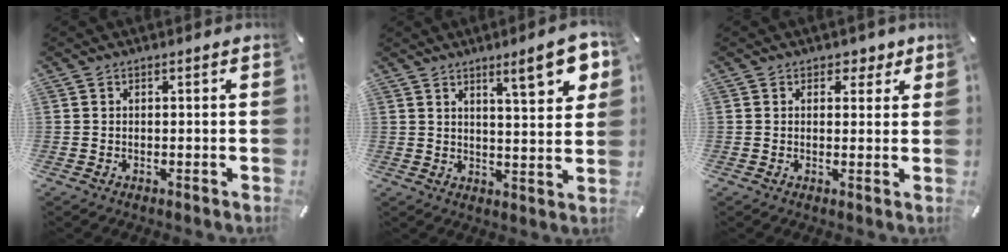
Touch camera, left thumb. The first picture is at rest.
{"total": 11.2, "force": [6.4, 2.6, 8.8], "torque": [-0.124, -0.031, 0.099]}
{"total": 3.0, "force": [1.6, 2.4, 0.8], "torque": [0.010, -0.005, 0.021]}